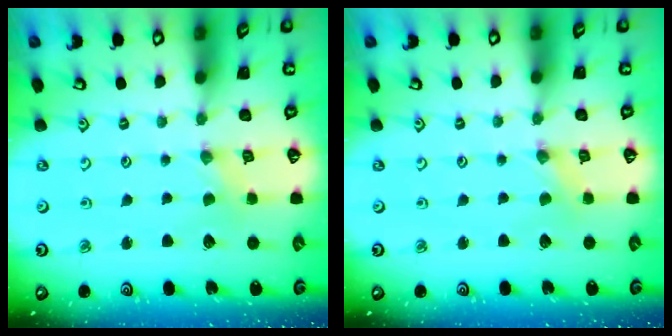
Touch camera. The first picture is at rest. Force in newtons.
{"total": 0.0}